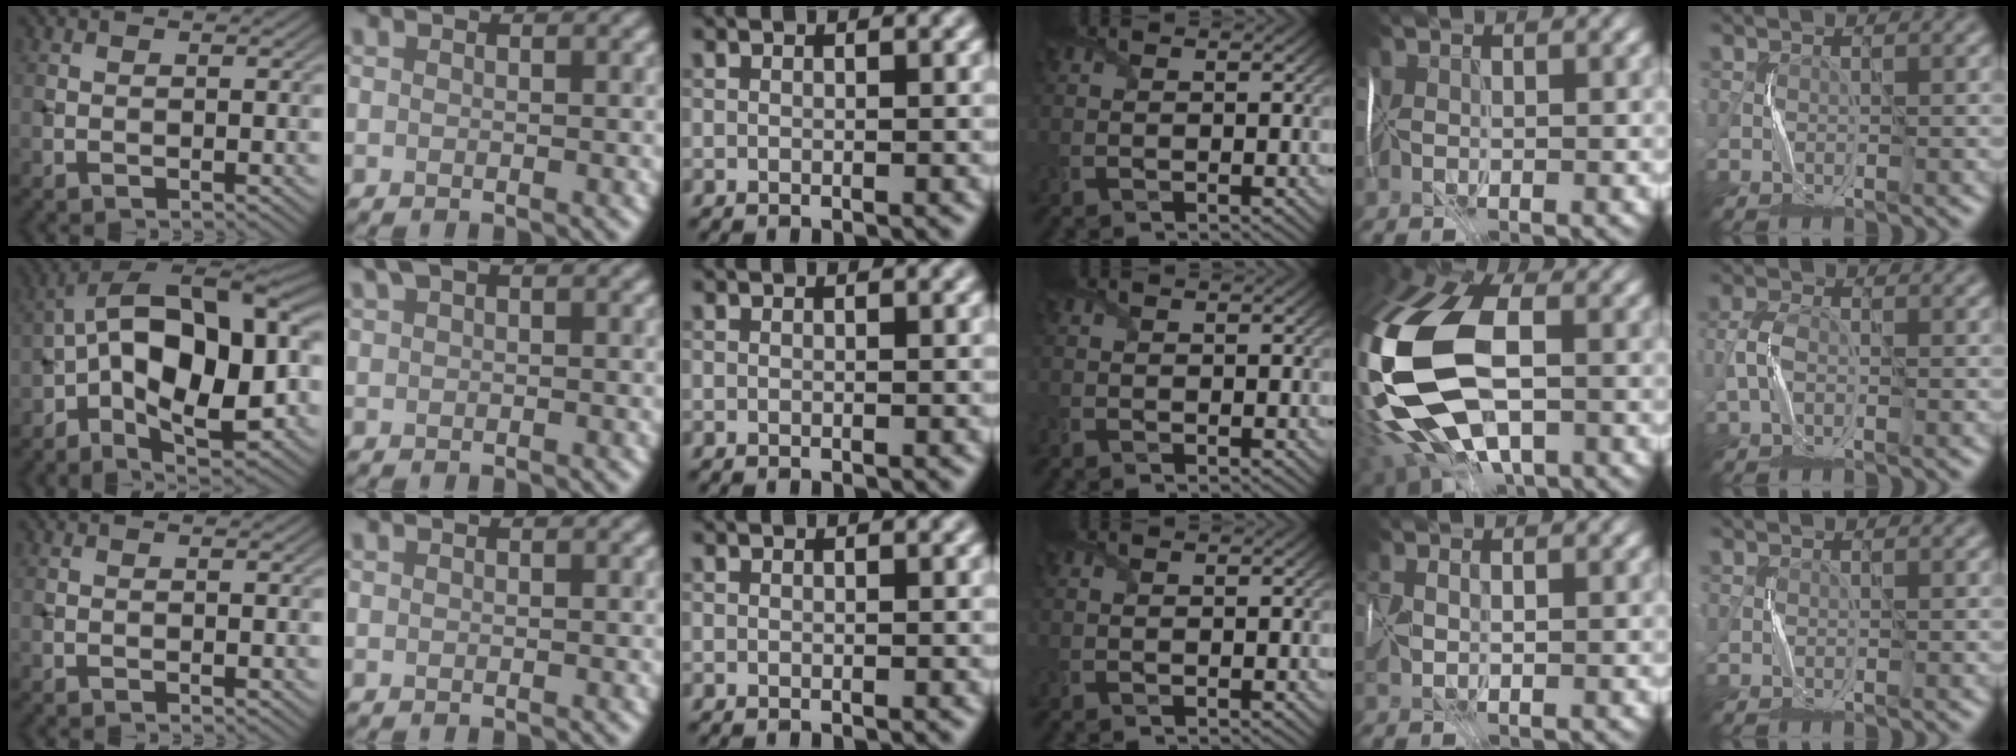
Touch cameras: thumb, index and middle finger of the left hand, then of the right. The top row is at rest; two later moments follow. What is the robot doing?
{"motion": "fold", "object": "map"}